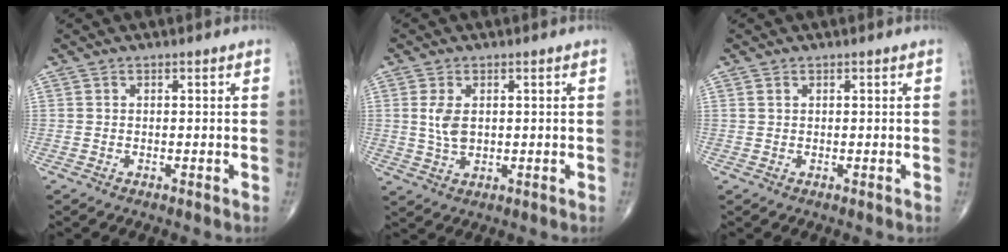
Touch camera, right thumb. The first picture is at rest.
{"total": 4.8, "force": [0.9, 2.9, 3.7], "torque": [-0.073, -0.006, 0.023]}
{"total": 0.6, "force": [0.3, 0.4, 0.3], "torque": [-0.007, 0.002, 0.007]}